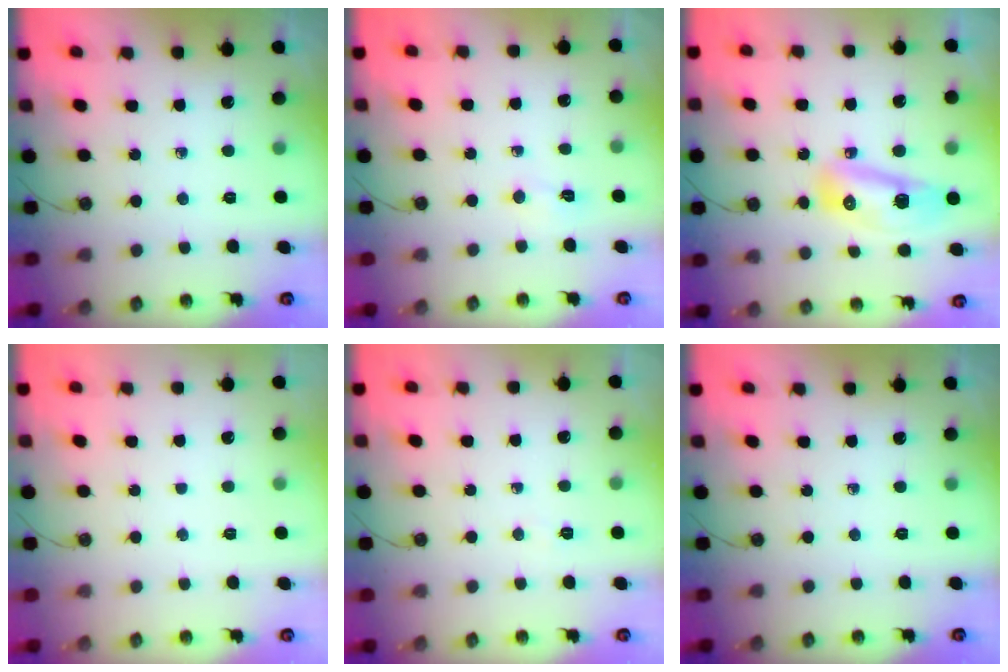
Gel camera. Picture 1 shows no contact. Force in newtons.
{"total": 2.8, "press": 2.7, "slide": 0.5}
{"total": 10.0, "press": 9.9, "slide": 1.0}
{"total": 1.0, "press": 1.0, "slide": 0.0}
{"total": 3.2, "press": 3.0, "slide": 1.0}
{"total": 0.0}